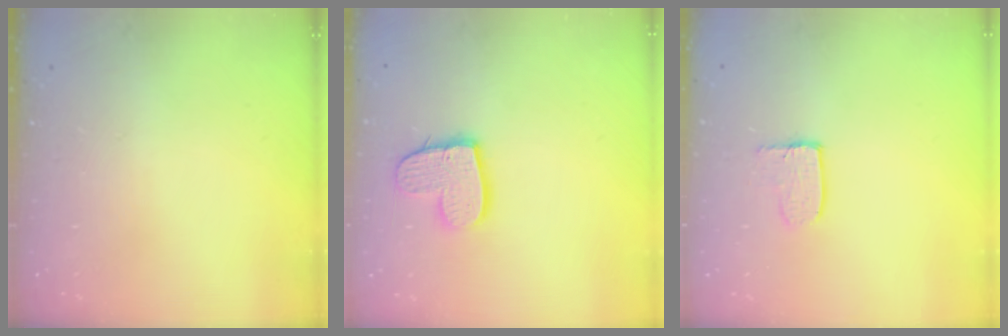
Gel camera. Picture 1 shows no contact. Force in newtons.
{"total": 12.6, "press": 12.5, "slide": 1.0}
{"total": 3.4, "press": 3.4, "slide": 0.3}